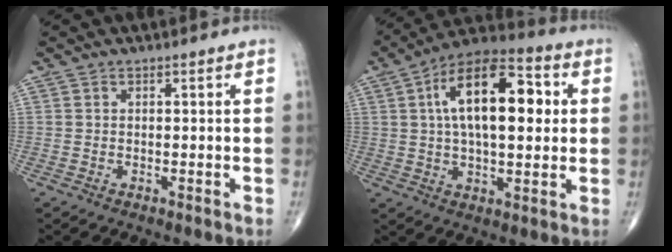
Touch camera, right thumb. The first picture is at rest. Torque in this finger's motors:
{"motor_torque": [1.13, 3.88, 2.07, 0.32, 0.19]}